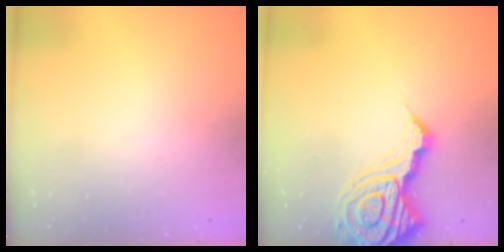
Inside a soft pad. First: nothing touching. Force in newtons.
{"total": 17.6, "press": 17.4, "slide": 1.9}